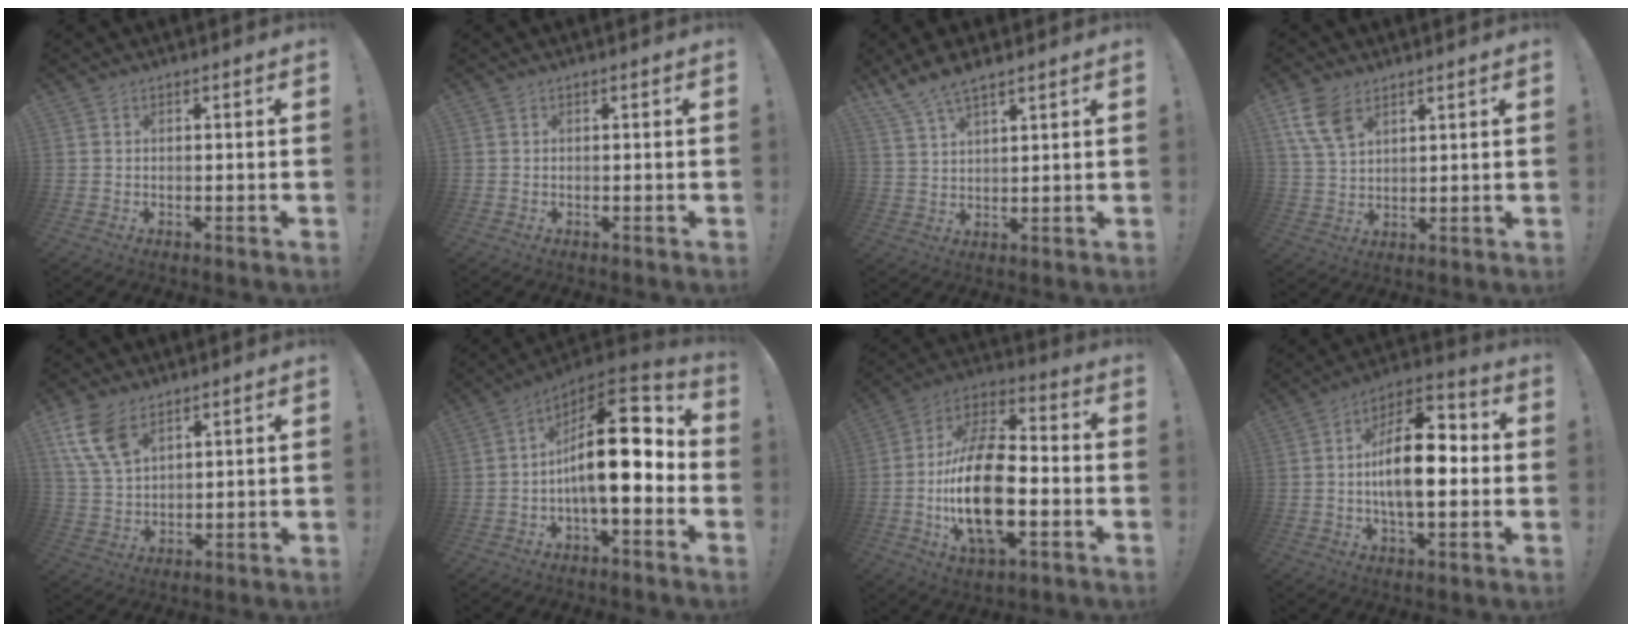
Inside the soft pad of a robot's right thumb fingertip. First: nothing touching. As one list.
[{"total": 0.0}, {"total": 6.8, "force": [5.7, 1.7, 3.3], "torque": [-0.070, -0.027, 0.108]}, {"total": 8.5, "force": [4.9, 4.8, 5.0], "torque": [-0.098, -0.017, 0.097]}, {"total": 10.4, "force": [6.2, 5.6, 6.1], "torque": [-0.125, -0.021, 0.122]}, {"total": 19.5, "force": [0.3, 8.1, 17.8], "torque": [-0.290, 0.002, 0.004]}, {"total": 22.3, "force": [-4.4, 11.0, 18.8], "torque": [-0.362, 0.013, -0.076]}, {"total": 16.3, "force": [-1.2, 7.8, 14.2], "torque": [-0.233, 0.013, -0.025]}]